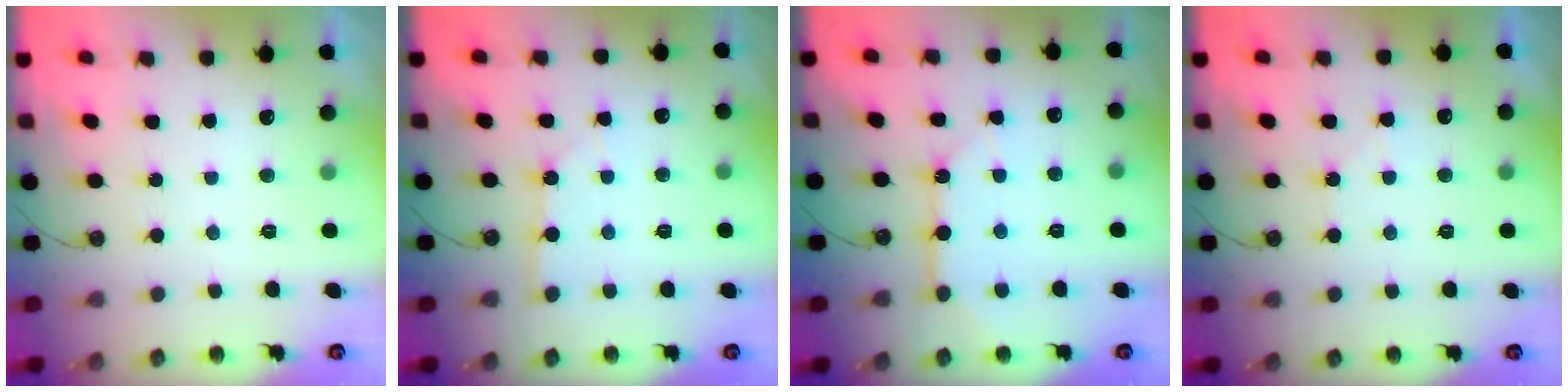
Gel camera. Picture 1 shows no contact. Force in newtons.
{"total": 2.0, "press": 2.0, "slide": 0.1}
{"total": 9.7, "press": 9.6, "slide": 1.2}
{"total": 5.4, "press": 5.3, "slide": 0.8}